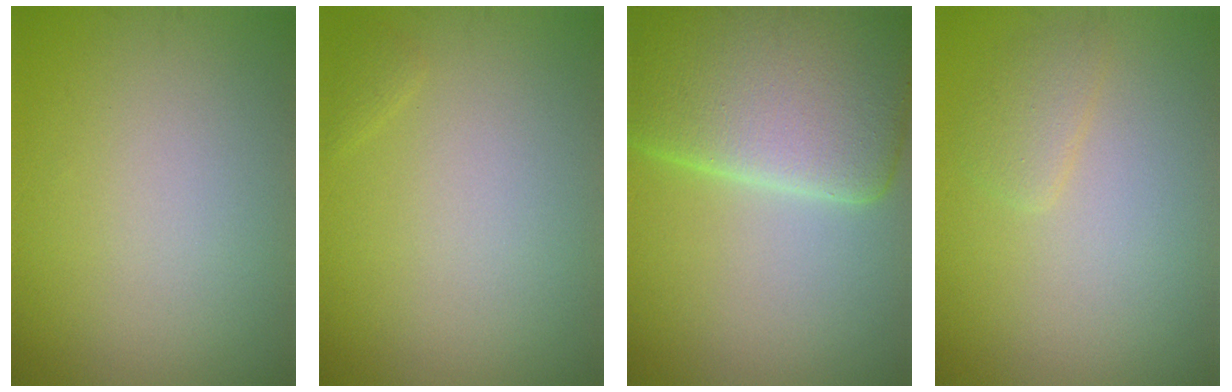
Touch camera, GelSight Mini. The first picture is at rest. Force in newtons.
{"total": 0.5, "press": 0.5, "slide": 0.0}
{"total": 13.0, "press": 13.0, "slide": 0.7}
{"total": 1.4, "press": 1.4, "slide": 0.2}